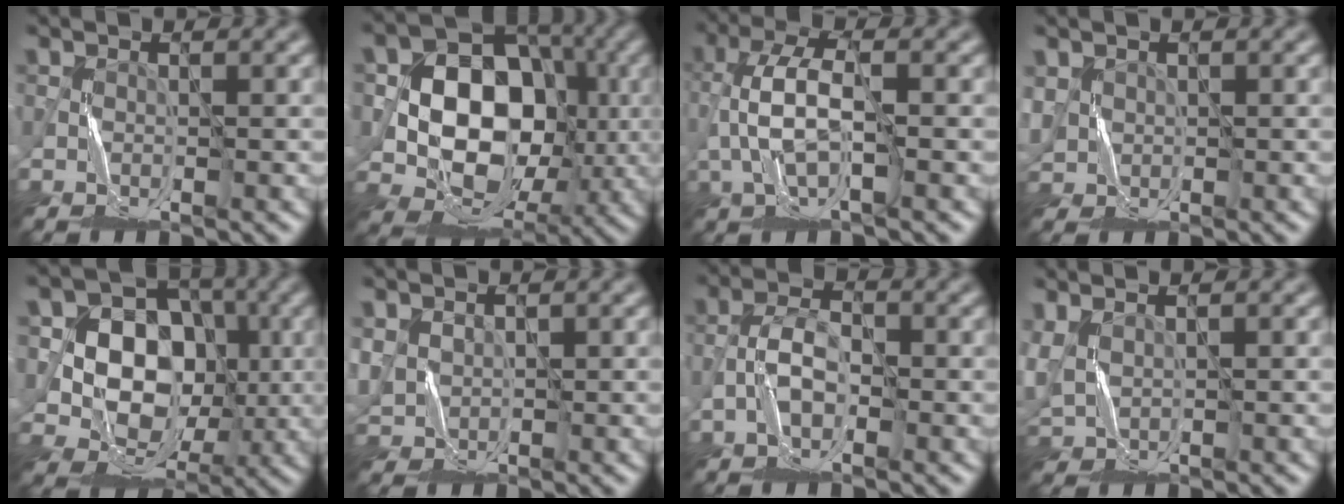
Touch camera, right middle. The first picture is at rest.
{"total": 11.9, "force": [-0.4, 9.4, 7.3], "torque": [-0.094, 0.002, -0.013]}
{"total": 4.3, "force": [-1.1, 1.5, 3.9], "torque": [-0.091, 0.013, -0.026]}
{"total": 2.2, "force": [0.6, 2.0, 0.8], "torque": [-0.029, 0.000, 0.016]}
{"total": 9.6, "force": [0.3, 8.2, 5.0], "torque": [-0.076, 0.014, -0.005]}
{"total": 2.2, "force": [0.8, 2.0, 0.6], "torque": [-0.026, 0.001, 0.021]}
{"total": 2.9, "force": [-1.7, 1.4, 1.9], "torque": [-0.035, 0.009, -0.037]}
{"total": 3.0, "force": [1.3, 1.7, 2.1], "torque": [-0.067, 0.005, 0.030]}